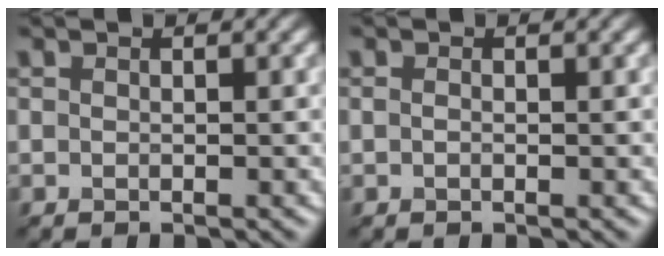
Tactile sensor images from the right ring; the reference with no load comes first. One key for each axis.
{"total": 0.0}